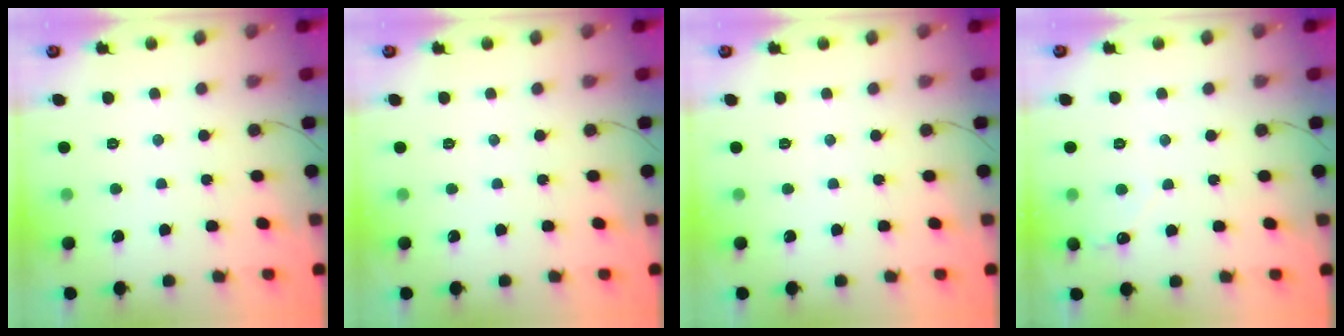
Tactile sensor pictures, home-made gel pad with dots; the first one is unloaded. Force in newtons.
{"total": 0.0}
{"total": 0.0}
{"total": 2.7, "press": 2.7, "slide": 0.2}